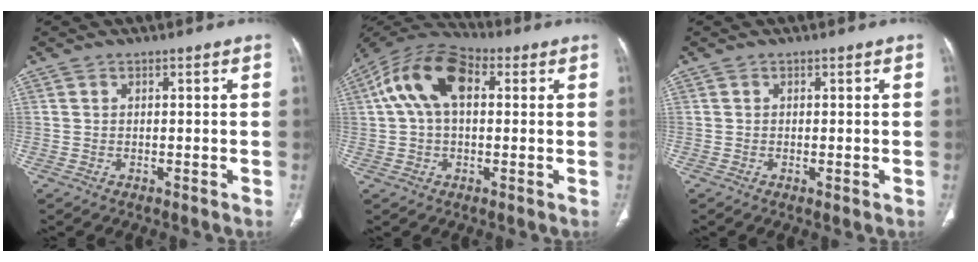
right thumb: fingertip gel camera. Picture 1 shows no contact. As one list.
[{"total": 13.5, "force": [3.1, 8.0, 10.5], "torque": [-0.198, 0.036, 0.048]}, {"total": 0.6, "force": [-0.1, 0.1, 0.6], "torque": [-0.015, -0.004, -0.002]}]